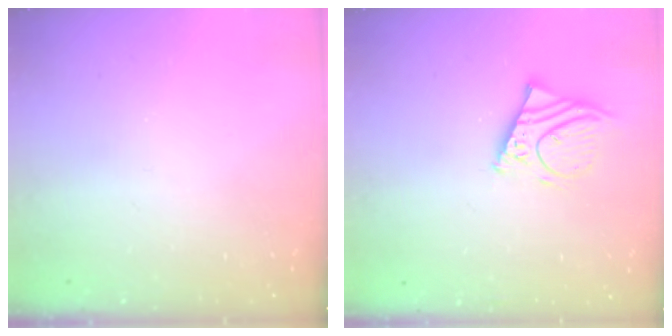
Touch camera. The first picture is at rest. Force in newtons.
{"total": 9.3, "press": 9.2, "slide": 1.4}